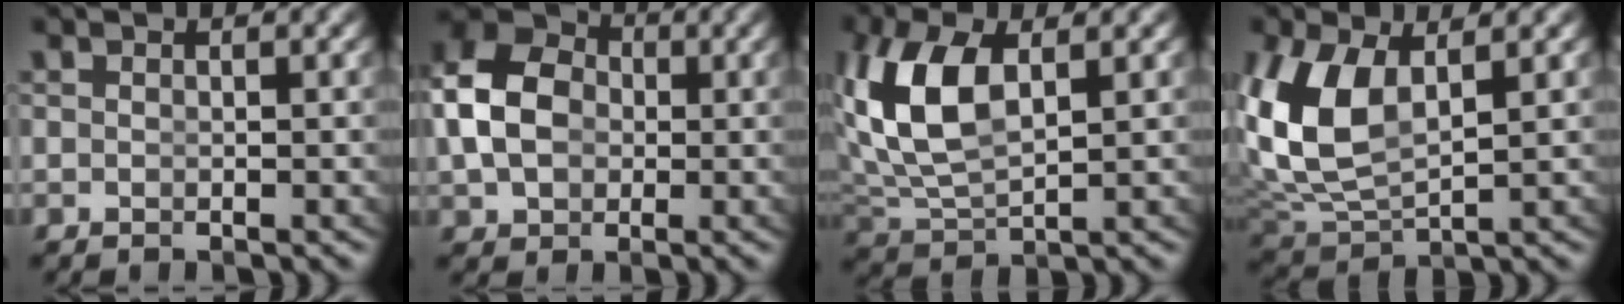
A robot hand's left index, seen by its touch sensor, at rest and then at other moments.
{"total": 9.3, "force": [1.5, 7.4, 5.4], "torque": [-0.114, -0.006, 0.025]}
{"total": 6.5, "force": [1.8, 3.7, 5.0], "torque": [-0.135, -0.014, 0.047]}
{"total": 7.6, "force": [1.2, 5.4, 5.2], "torque": [-0.160, -0.027, 0.043]}